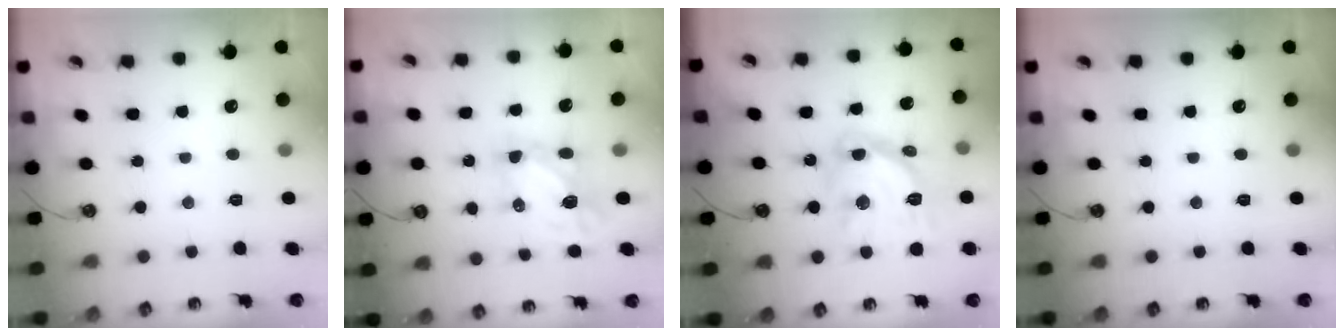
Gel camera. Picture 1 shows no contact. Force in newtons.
{"total": 6.1, "press": 6.1, "slide": 0.6}
{"total": 15.6, "press": 15.5, "slide": 1.3}
{"total": 0.0}